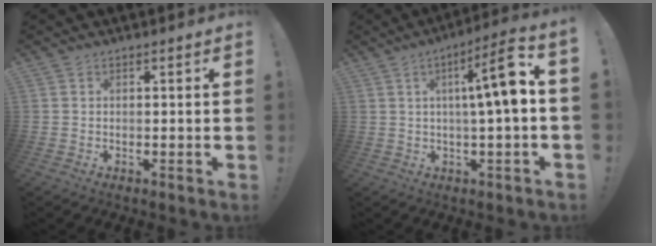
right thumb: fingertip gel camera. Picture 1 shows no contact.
{"total": 11.1, "force": [1.5, 0.5, 11.0], "torque": [-0.164, -0.003, 0.009]}